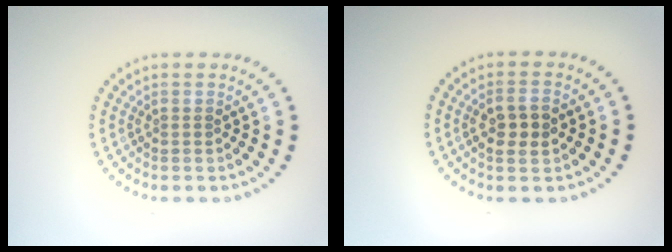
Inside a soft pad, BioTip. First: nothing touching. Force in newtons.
{"total": 2.7, "press": 2.7, "slide": 0.5}